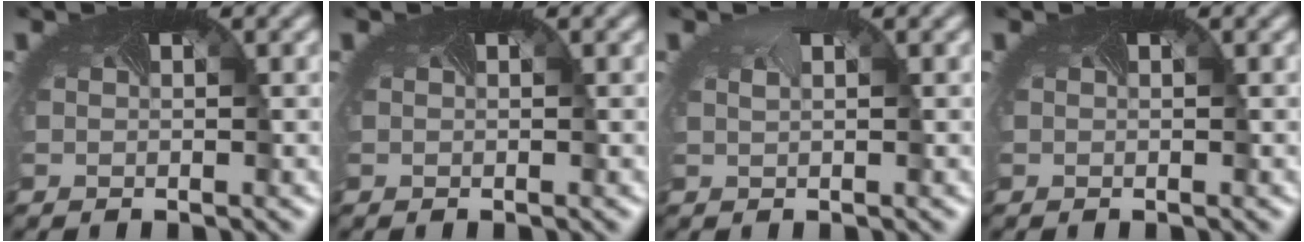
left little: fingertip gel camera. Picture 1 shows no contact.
{"total": 0.0}
{"total": 0.6, "force": [0.5, 0.2, 0.3], "torque": [-0.003, 0.003, 0.006]}
{"total": 0.0}